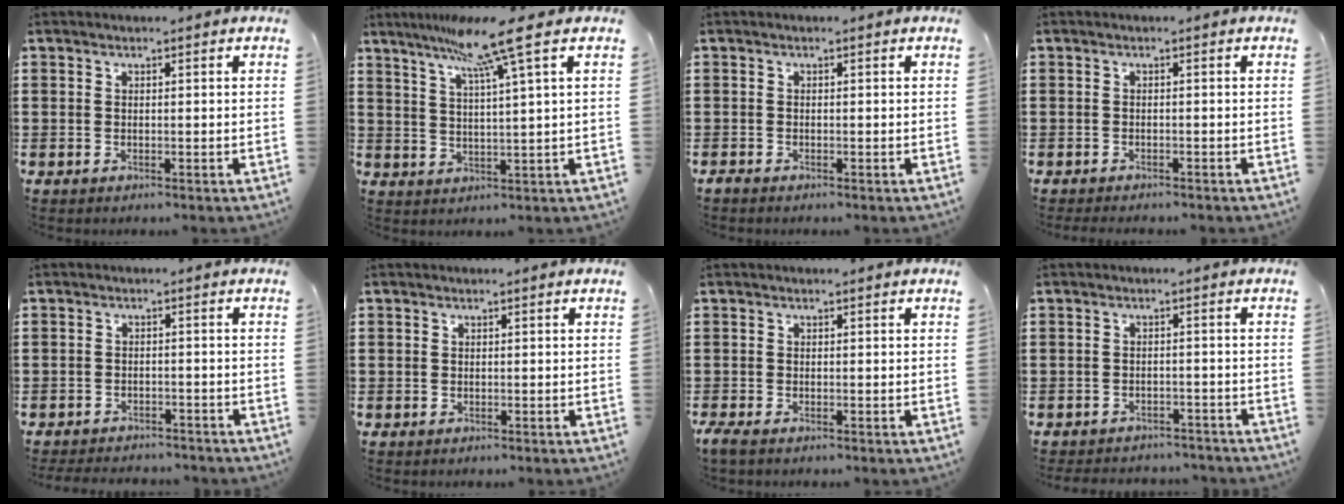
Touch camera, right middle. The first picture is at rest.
{"total": 10.2, "force": [6.5, -0.4, 7.9], "torque": [-0.160, -0.012, 0.106]}
{"total": 0.5, "force": [-0.5, 0.1, 0.2], "torque": [-0.006, -0.005, -0.009]}
{"total": 0.9, "force": [-0.9, 0.0, 0.1], "torque": [-0.004, -0.002, -0.018]}
{"total": 2.8, "force": [-2.8, 0.4, -0.2], "torque": [-0.003, -0.001, -0.062]}
{"total": 0.9, "force": [-0.3, 0.8, 0.1], "torque": [-0.005, 0.001, -0.006]}
{"total": 1.0, "force": [-0.8, 0.2, 0.7], "torque": [-0.023, -0.007, -0.016]}
{"total": 2.6, "force": [-2.6, 0.4, -0.3], "torque": [-0.003, 0.000, -0.058]}